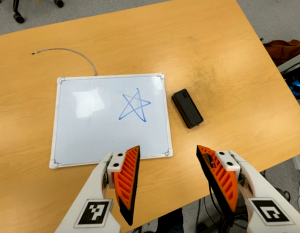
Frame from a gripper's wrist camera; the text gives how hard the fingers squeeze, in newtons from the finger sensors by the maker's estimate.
{"total": 0.0}